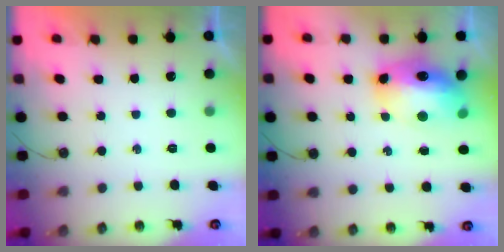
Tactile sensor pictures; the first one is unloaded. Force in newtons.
{"total": 13.8, "press": 13.8, "slide": 1.5}